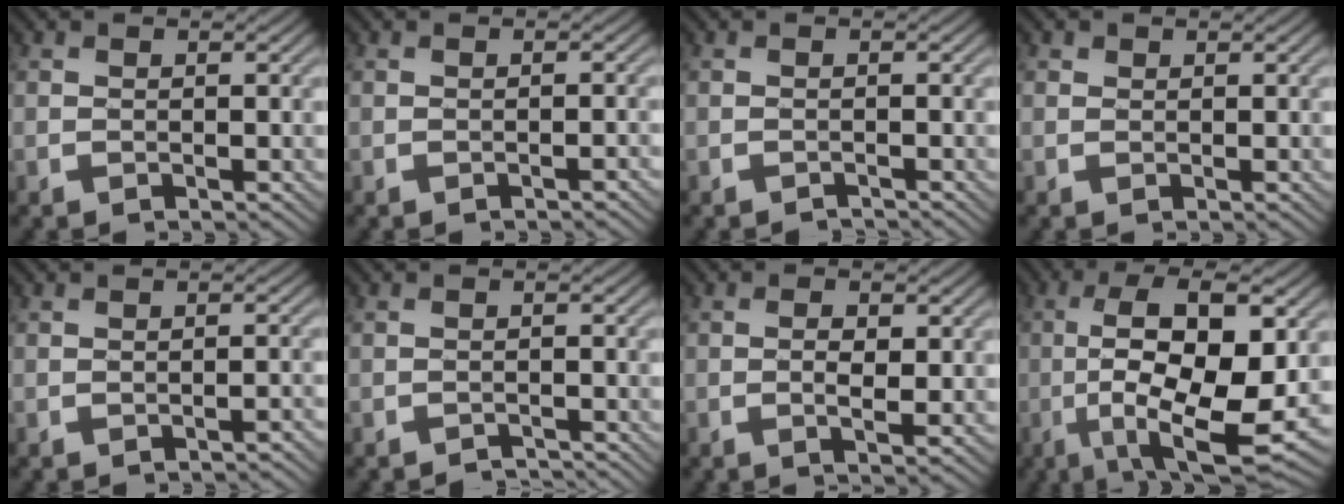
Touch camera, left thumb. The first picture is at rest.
{"total": 0.6, "force": [-0.6, -0.1, 0.2], "torque": [-0.004, 0.007, -0.008]}
{"total": 0.7, "force": [-0.7, -0.2, -0.3], "torque": [0.004, 0.005, -0.014]}
{"total": 0.8, "force": [0.5, 0.5, 0.1], "torque": [-0.002, 0.002, 0.009]}
{"total": 0.8, "force": [-0.8, -0.1, 0.2], "torque": [-0.003, 0.007, -0.012]}
{"total": 1.2, "force": [-1.2, -0.1, -0.2], "torque": [0.003, 0.006, -0.025]}
{"total": 2.9, "force": [-0.2, 1.0, 2.7], "torque": [-0.052, 0.001, -0.002]}
{"total": 14.9, "force": [-2.6, 5.3, 13.7], "torque": [-0.245, 0.009, -0.040]}